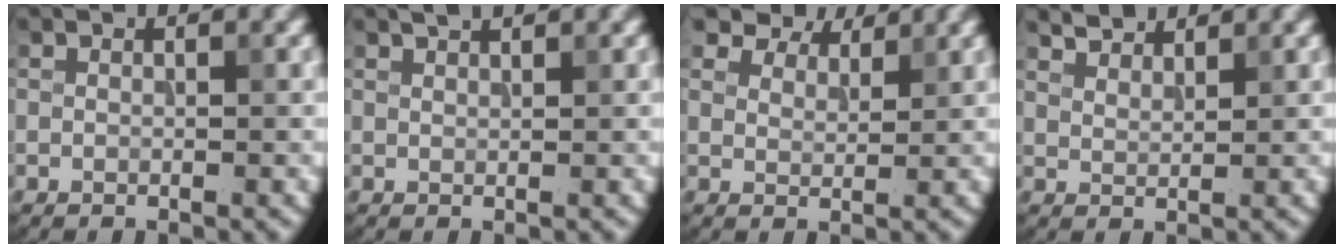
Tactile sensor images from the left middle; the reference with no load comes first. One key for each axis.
{"total": 1.2, "fx": 1.1, "fy": 0.2, "fz": 0.5, "tx": -0.005, "ty": 0.001, "tz": 0.011}
{"total": 6.2, "fx": 5.4, "fy": 2.3, "fz": 1.9, "tx": -0.054, "ty": -0.011, "tz": 0.100}
{"total": 2.7, "fx": 2.6, "fy": 0.5, "fz": 0.6, "tx": -0.013, "ty": -0.001, "tz": 0.050}